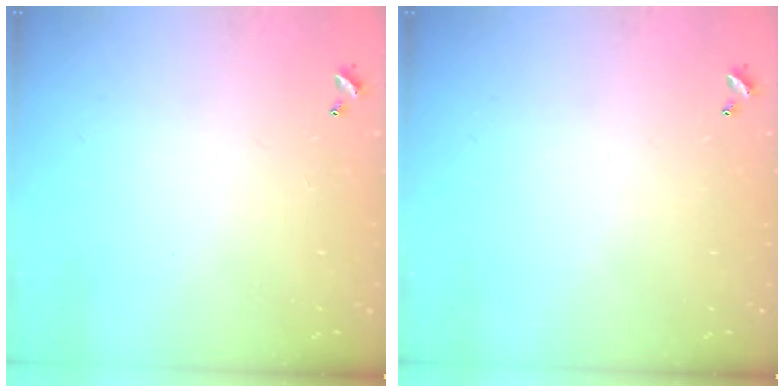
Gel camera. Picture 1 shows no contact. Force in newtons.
{"total": 0.0}